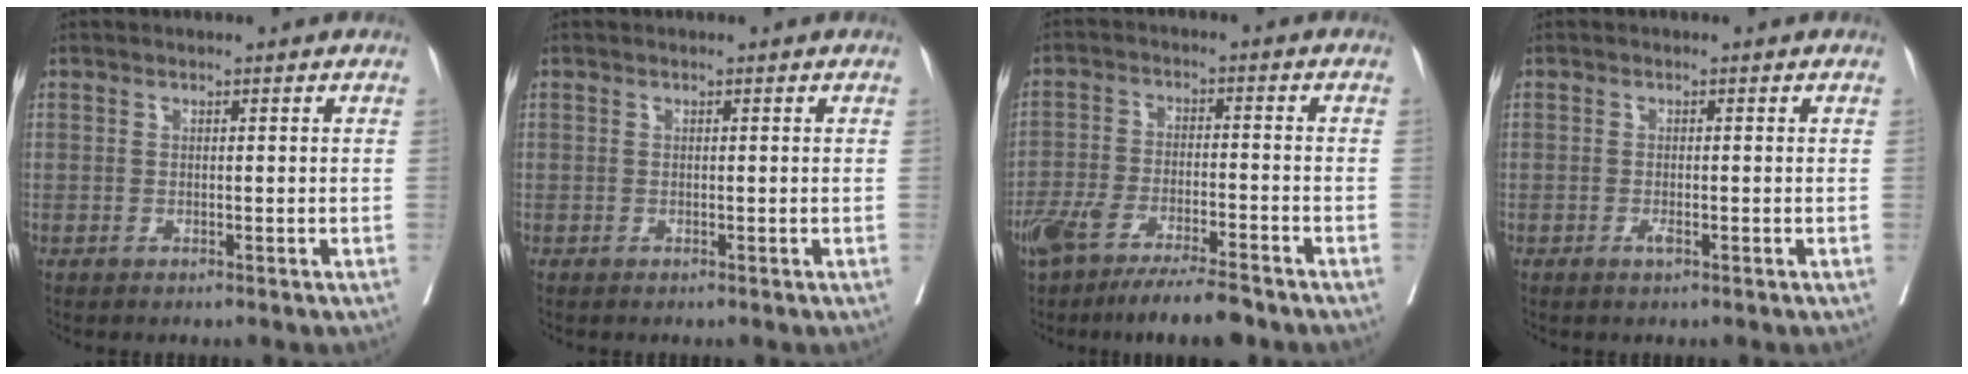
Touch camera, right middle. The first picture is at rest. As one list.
[{"total": 0.0}, {"total": 12.0, "force": [-9.4, 1.9, 7.2], "torque": [-0.124, -0.019, -0.157]}, {"total": 0.9, "force": [-0.5, 0.2, 0.8], "torque": [-0.016, -0.001, -0.008]}]